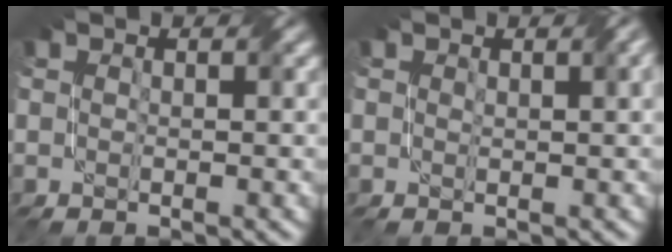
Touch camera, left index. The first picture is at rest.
{"total": 1.4, "force": [0.6, 0.2, 1.3], "torque": [-0.020, 0.003, 0.008]}